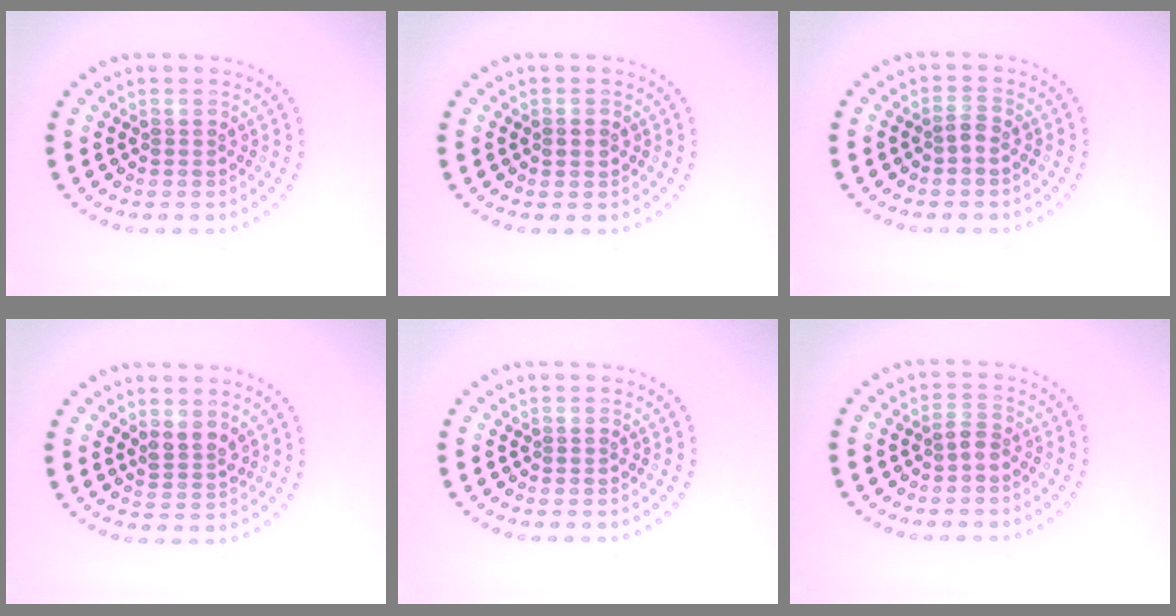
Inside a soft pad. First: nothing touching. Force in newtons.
{"total": 1.5, "press": 1.5, "slide": 0.1}
{"total": 0.8, "press": 0.8, "slide": 0.3}
{"total": 2.0, "press": 1.7, "slide": 1.1}
{"total": 0.0}
{"total": 1.4, "press": 1.2, "slide": 0.6}